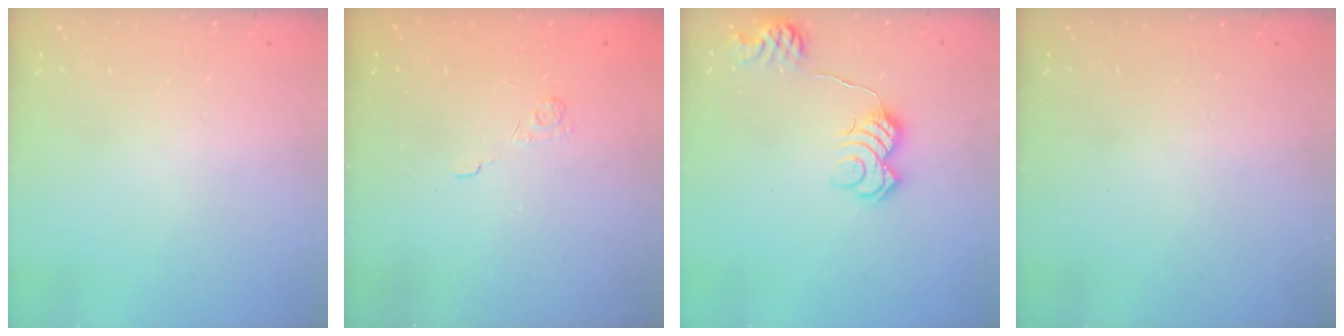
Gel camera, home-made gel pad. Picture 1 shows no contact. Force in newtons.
{"total": 2.1, "press": 1.5, "slide": 1.4}
{"total": 11.1, "press": 11.0, "slide": 0.7}
{"total": 0.0}